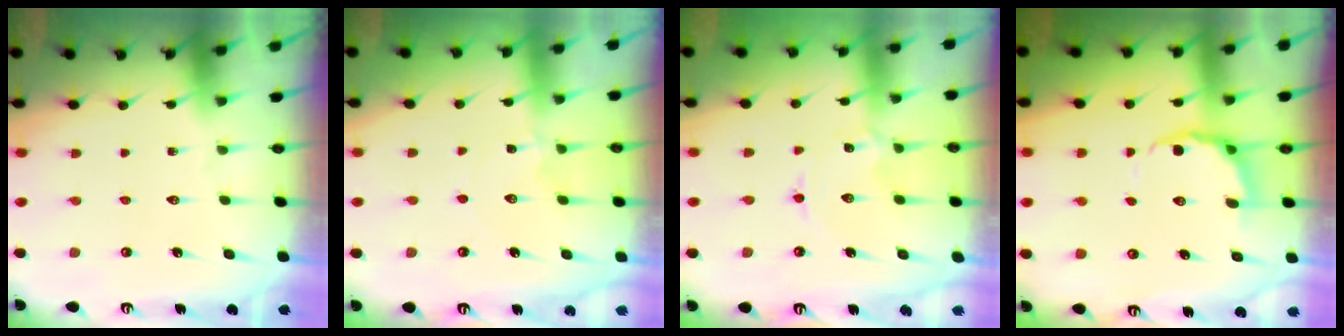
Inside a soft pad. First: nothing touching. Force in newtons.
{"total": 0.8, "press": 0.7, "slide": 0.3}
{"total": 1.7, "press": 1.7, "slide": 0.2}
{"total": 7.5, "press": 6.9, "slide": 2.9}